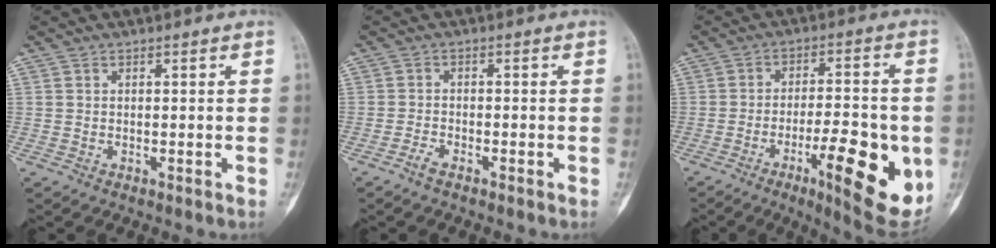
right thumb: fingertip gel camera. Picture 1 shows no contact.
{"total": 1.8, "force": [-1.5, 0.4, 0.9], "torque": [-0.025, 0.005, -0.032]}
{"total": 16.9, "force": [-5.2, 4.6, 15.4], "torque": [-0.206, 0.000, -0.071]}